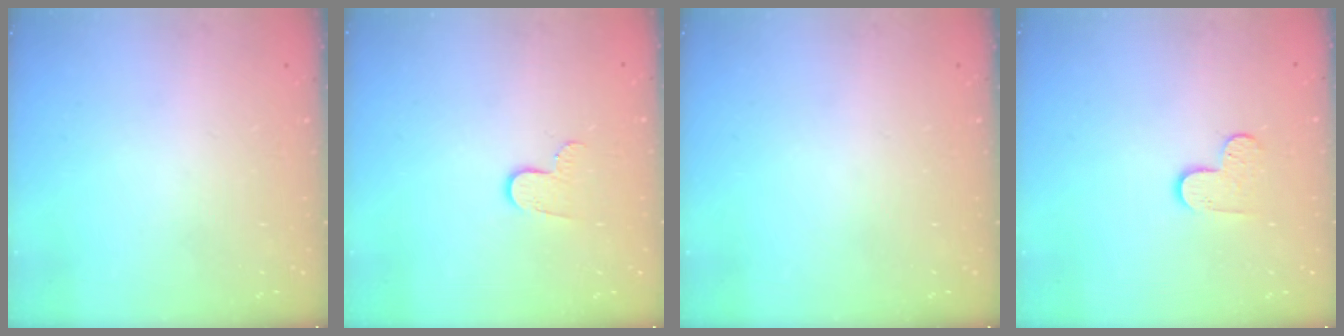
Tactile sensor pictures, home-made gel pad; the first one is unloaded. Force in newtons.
{"total": 6.2, "press": 6.2, "slide": 0.6}
{"total": 0.0}
{"total": 5.3, "press": 5.3, "slide": 0.5}